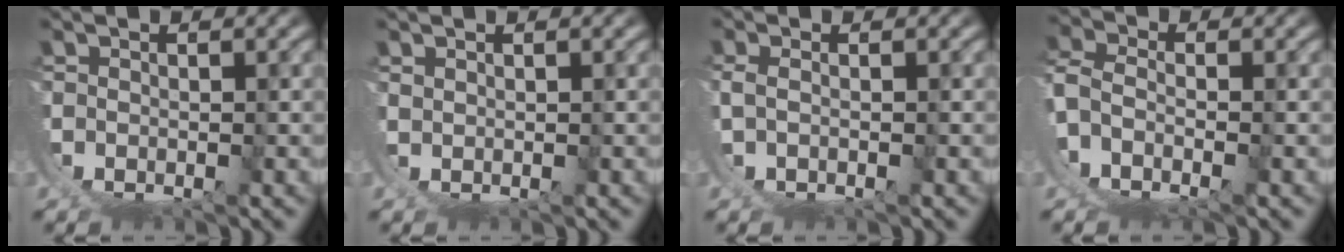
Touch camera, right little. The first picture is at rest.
{"total": 1.7, "force": [1.1, -1.4, 0.0], "torque": [0.007, 0.003, 0.027]}
{"total": 1.6, "force": [0.3, -1.2, 1.0], "torque": [-0.021, 0.000, 0.010]}
{"total": 4.6, "force": [-1.6, 2.7, 3.3], "torque": [-0.077, -0.018, -0.026]}